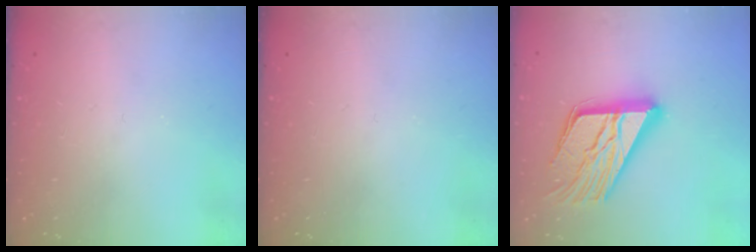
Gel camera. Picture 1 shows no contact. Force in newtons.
{"total": 0.0}
{"total": 21.0, "press": 20.9, "slide": 2.1}